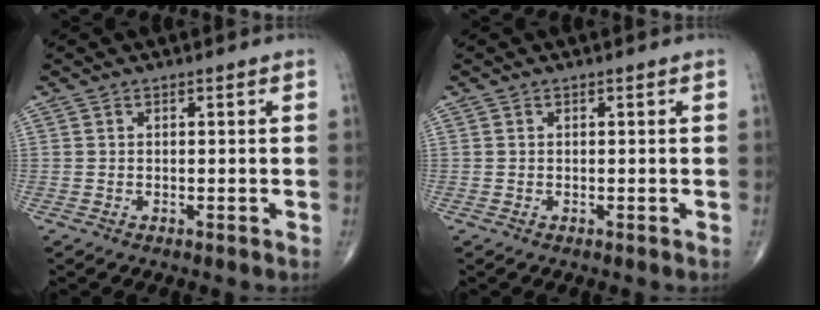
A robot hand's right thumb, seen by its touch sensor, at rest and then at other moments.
{"total": 0.0}